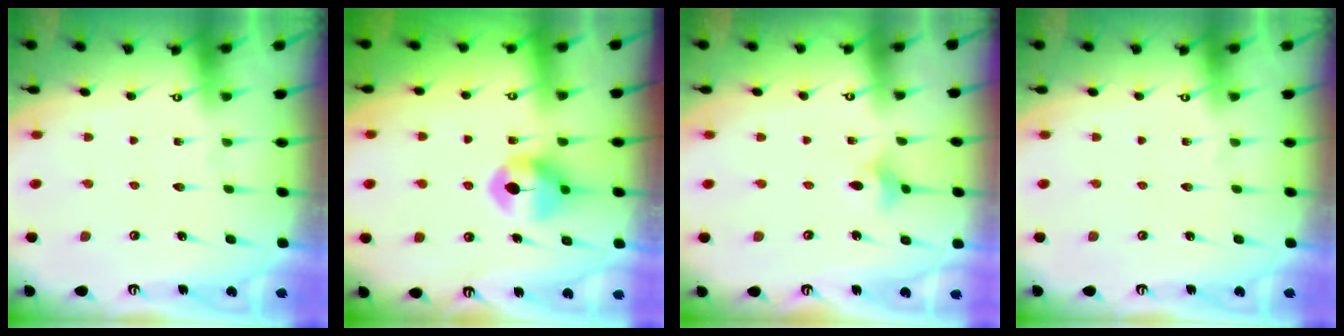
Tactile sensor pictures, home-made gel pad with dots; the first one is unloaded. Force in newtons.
{"total": 8.1, "press": 8.1, "slide": 0.3}
{"total": 3.4, "press": 3.3, "slide": 0.8}
{"total": 0.0}